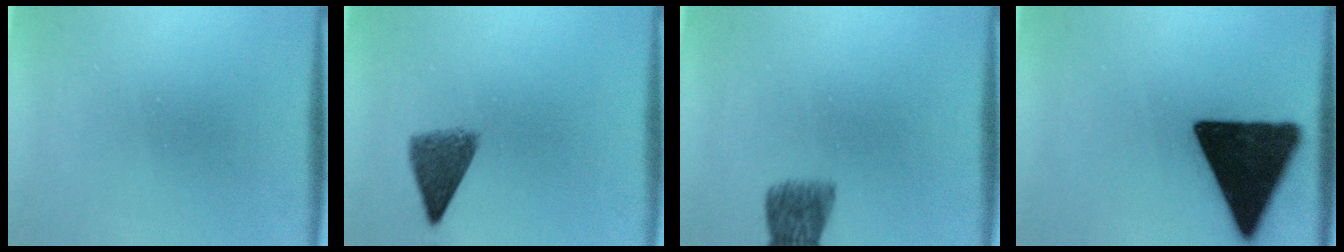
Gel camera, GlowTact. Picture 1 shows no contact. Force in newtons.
{"total": 5.1}
{"total": 5.4}
{"total": 14.3}